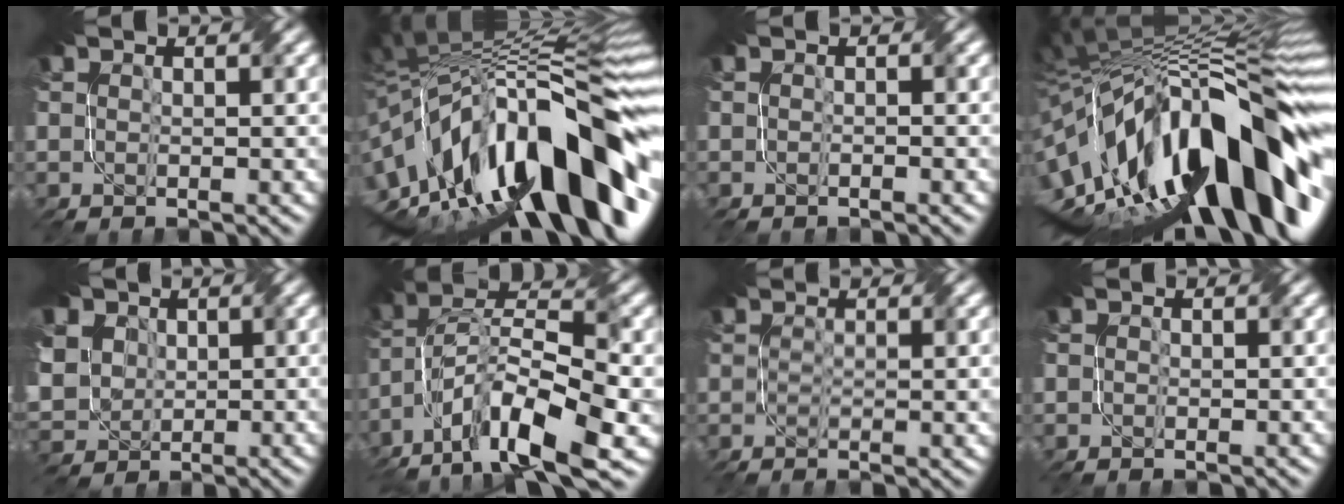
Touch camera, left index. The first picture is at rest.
{"total": 17.0, "force": [-3.9, 6.9, 15.0], "torque": [-0.215, 0.042, -0.087]}
{"total": 0.7, "force": [-0.7, 0.1, 0.2], "torque": [-0.003, -0.005, -0.011]}
{"total": 18.7, "force": [-3.7, 7.8, 16.5], "torque": [-0.257, 0.021, -0.077]}
{"total": 10.2, "force": [3.6, 8.3, 4.7], "torque": [-0.125, 0.021, 0.060]}
{"total": 13.4, "force": [-7.4, 5.1, 9.9], "torque": [-0.187, 0.010, -0.138]}
{"total": 0.9, "force": [0.0, 0.3, 0.8], "torque": [-0.011, -0.005, -0.002]}
{"total": 0.6, "force": [-0.2, 0.6, 0.1], "torque": [-0.003, -0.003, -0.003]}